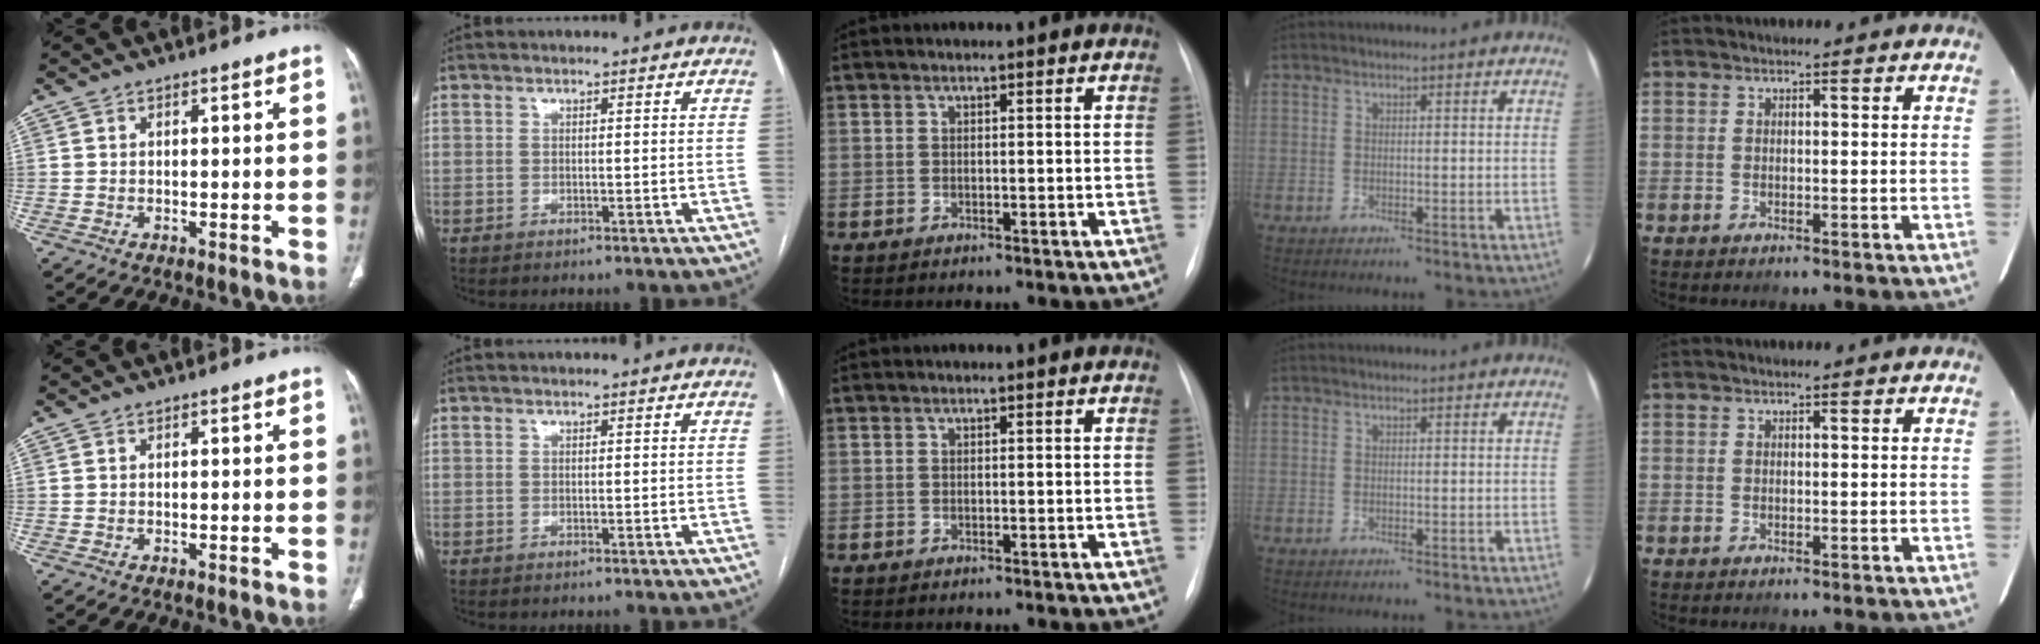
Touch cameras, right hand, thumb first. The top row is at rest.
{}